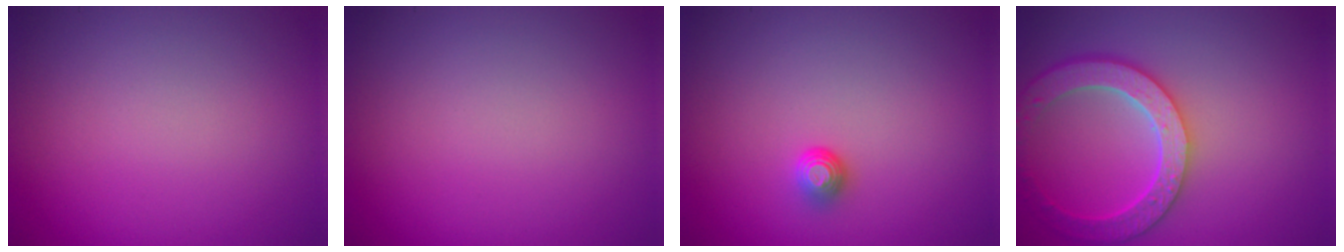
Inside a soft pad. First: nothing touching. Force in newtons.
{"total": 0.0}
{"total": 1.2, "press": 0.9, "slide": 0.8}
{"total": 5.9, "press": 5.0, "slide": 3.2}